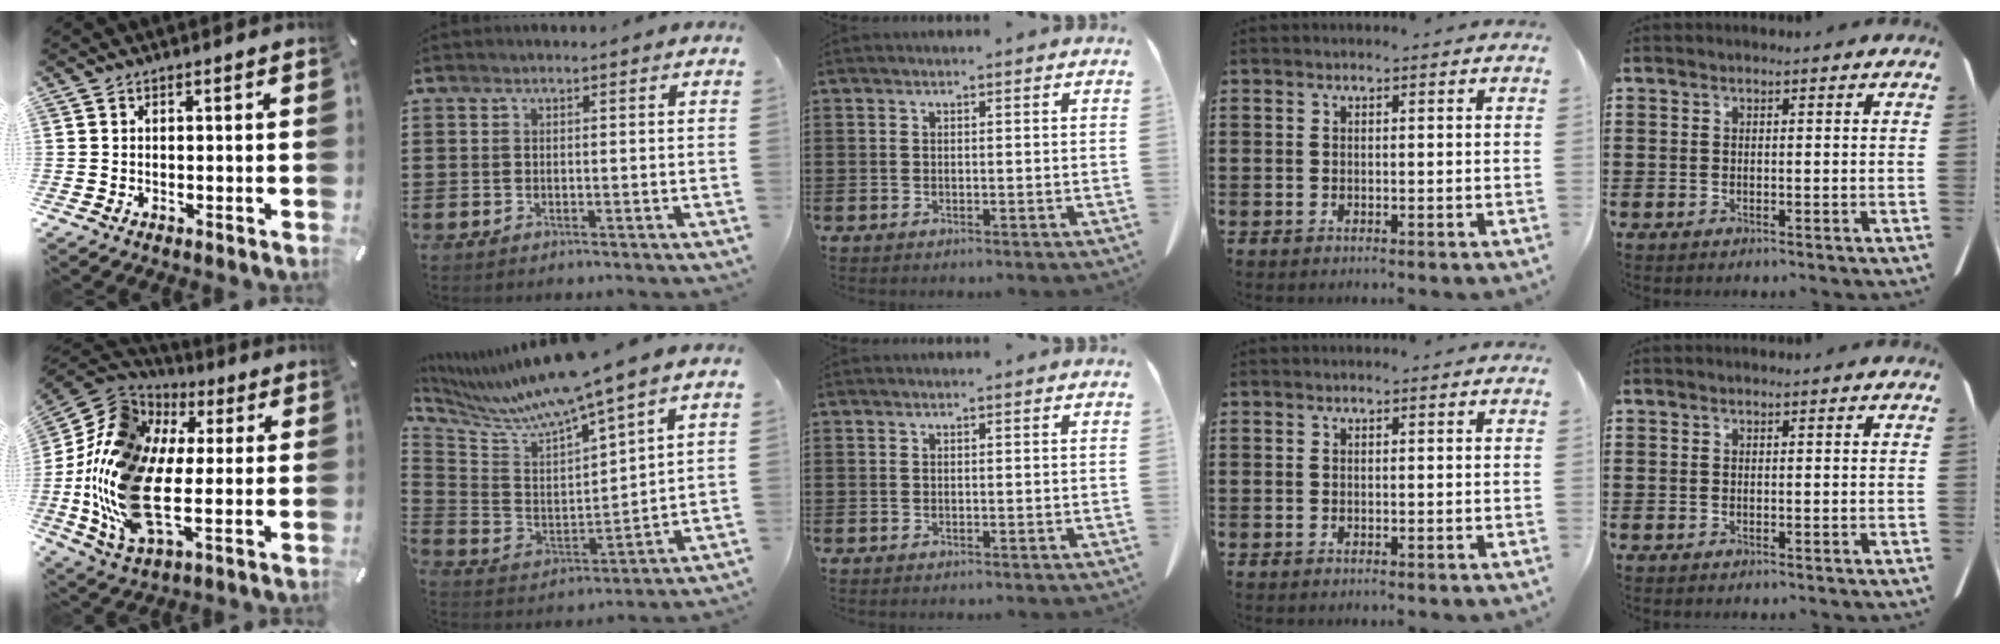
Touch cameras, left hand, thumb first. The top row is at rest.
{"thumb": {"total": 19.7, "force": [-3.8, 12.8, 14.6], "torque": [-0.350, -0.003, -0.074]}, "index": {"total": 7.3, "force": [6.2, -0.6, 3.8], "torque": [-0.103, -0.052, 0.096]}}